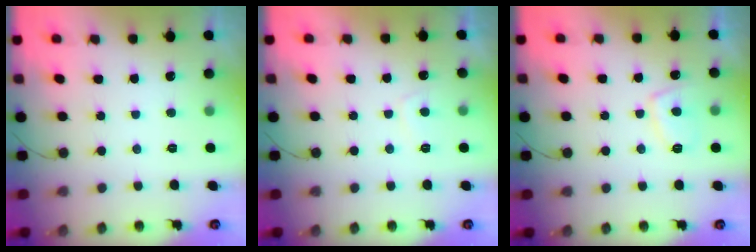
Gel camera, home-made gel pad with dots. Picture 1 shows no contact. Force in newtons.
{"total": 2.3, "press": 2.2, "slide": 0.6}
{"total": 6.3, "press": 6.2, "slide": 1.1}